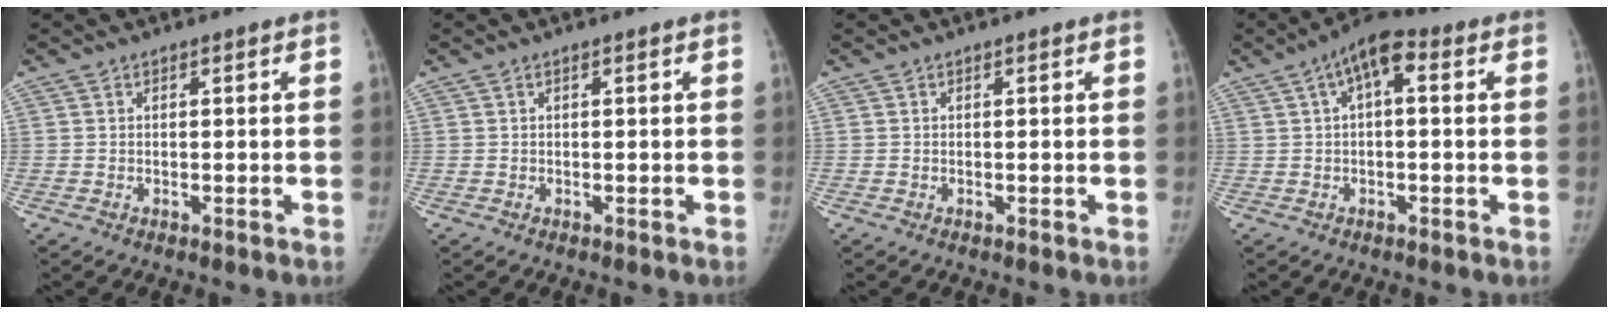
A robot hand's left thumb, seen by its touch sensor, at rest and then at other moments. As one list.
[{"total": 0.0}, {"total": 0.0}, {"total": 7.5, "force": [2.2, 3.3, 6.4], "torque": [-0.100, 0.026, 0.026]}]